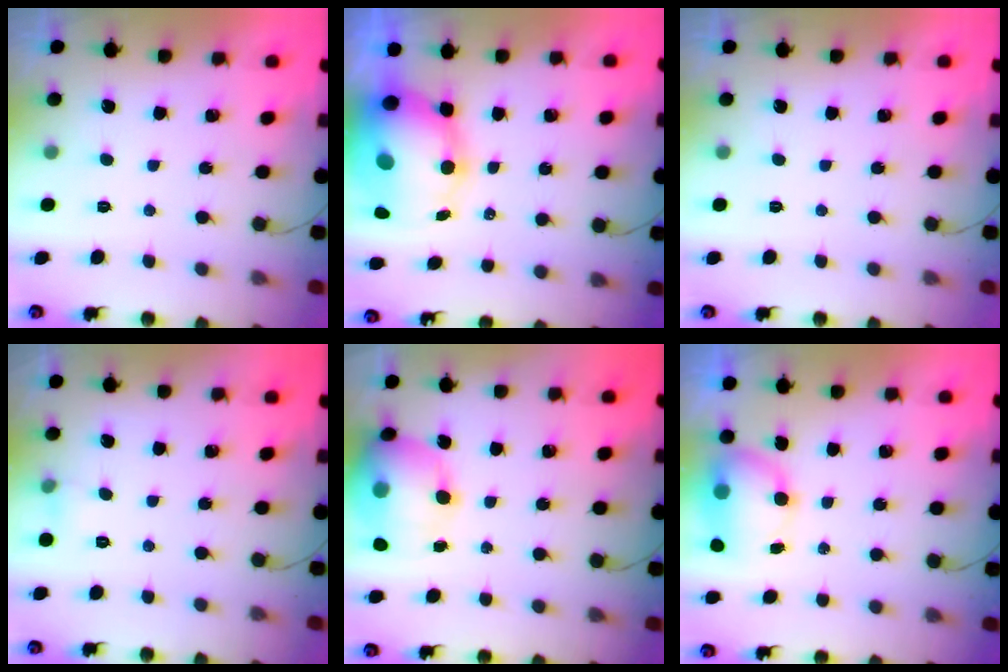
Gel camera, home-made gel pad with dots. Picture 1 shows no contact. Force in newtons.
{"total": 14.4, "press": 14.0, "slide": 3.5}
{"total": 0.0}
{"total": 3.7, "press": 3.5, "slide": 1.4}
{"total": 18.2, "press": 17.9, "slide": 3.3}
{"total": 7.1, "press": 7.0, "slide": 1.0}